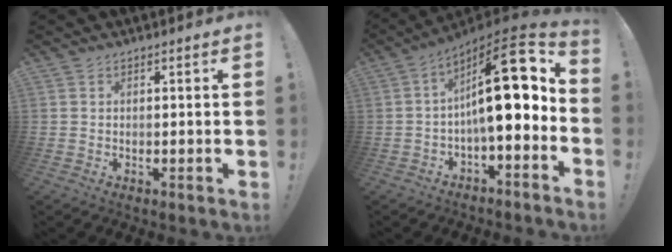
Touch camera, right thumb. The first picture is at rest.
{"total": 19.2, "force": [2.9, 5.6, 18.2], "torque": [-0.278, -0.013, 0.046]}